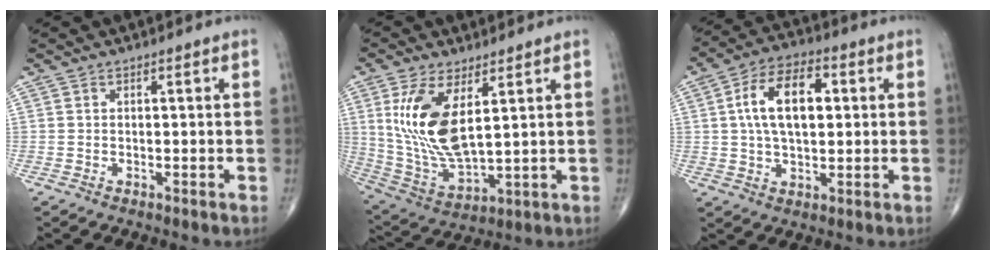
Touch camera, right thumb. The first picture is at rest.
{"total": 13.4, "force": [3.5, 5.5, 11.7], "torque": [-0.241, -0.023, 0.082]}
{"total": 12.6, "force": [2.0, 6.9, 10.4], "torque": [-0.174, 0.017, 0.029]}